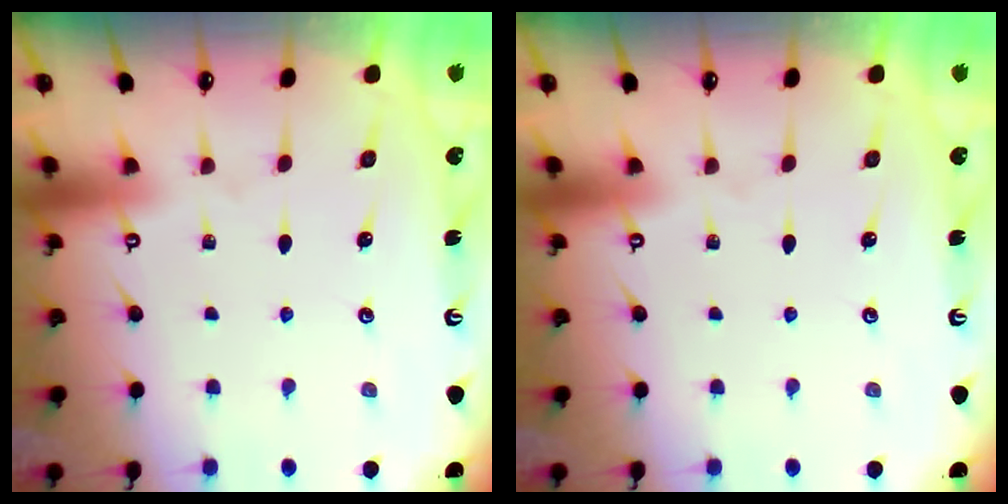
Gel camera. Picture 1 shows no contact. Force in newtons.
{"total": 0.0}